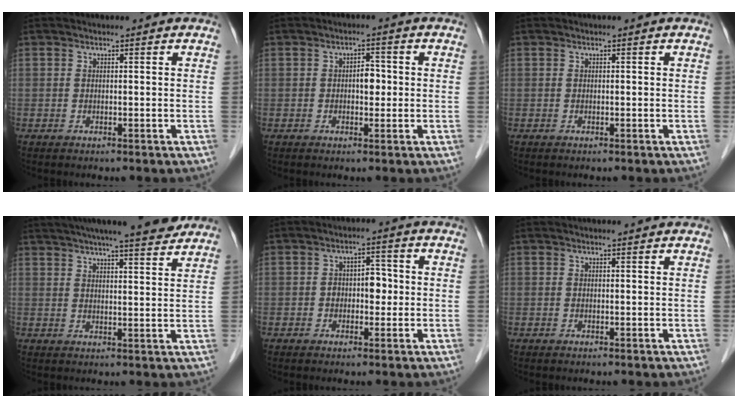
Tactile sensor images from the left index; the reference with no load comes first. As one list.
[{"total": 2.5, "force": [-0.5, 1.4, 2.1], "torque": [-0.028, 0.002, -0.009]}, {"total": 0.0}, {"total": 13.8, "force": [12.0, 0.8, 6.9], "torque": [-0.110, 0.010, 0.160]}, {"total": 3.7, "force": [-0.7, 2.3, 2.9], "torque": [-0.040, 0.012, -0.010]}, {"total": 1.0, "force": [0.9, -0.1, 0.4], "torque": [-0.008, 0.002, 0.013]}]